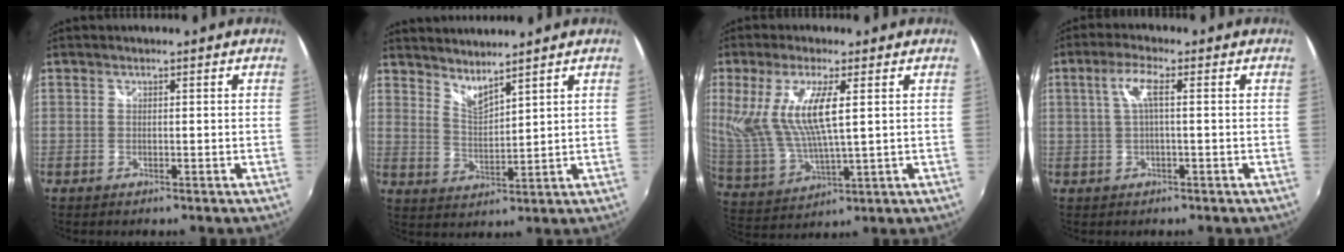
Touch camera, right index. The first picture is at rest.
{"total": 5.3, "force": [4.9, 0.2, 1.9], "torque": [-0.032, -0.011, 0.086]}
{"total": 13.3, "force": [3.8, 3.4, 12.3], "torque": [-0.239, -0.012, 0.091]}
{"total": 4.0, "force": [0.4, 0.4, 4.0], "torque": [-0.078, 0.006, 0.011]}